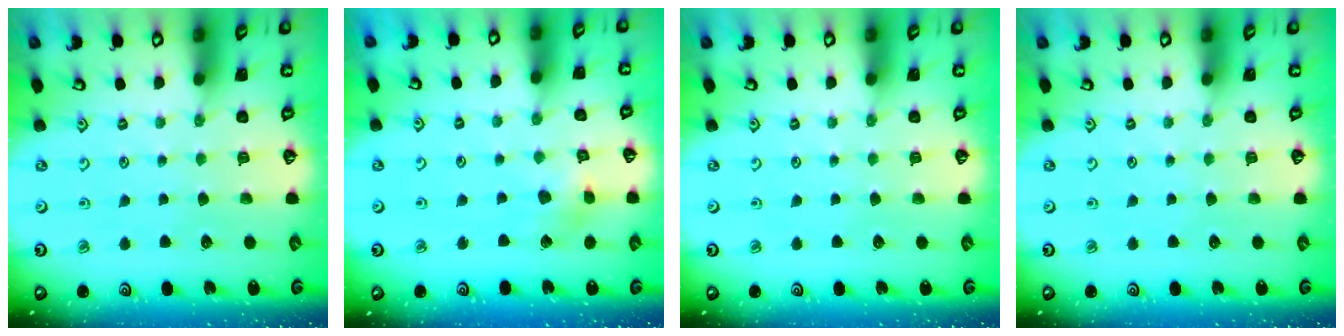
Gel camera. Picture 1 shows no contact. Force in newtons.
{"total": 5.5, "press": 5.5, "slide": 0.5}
{"total": 0.0}
{"total": 0.0}